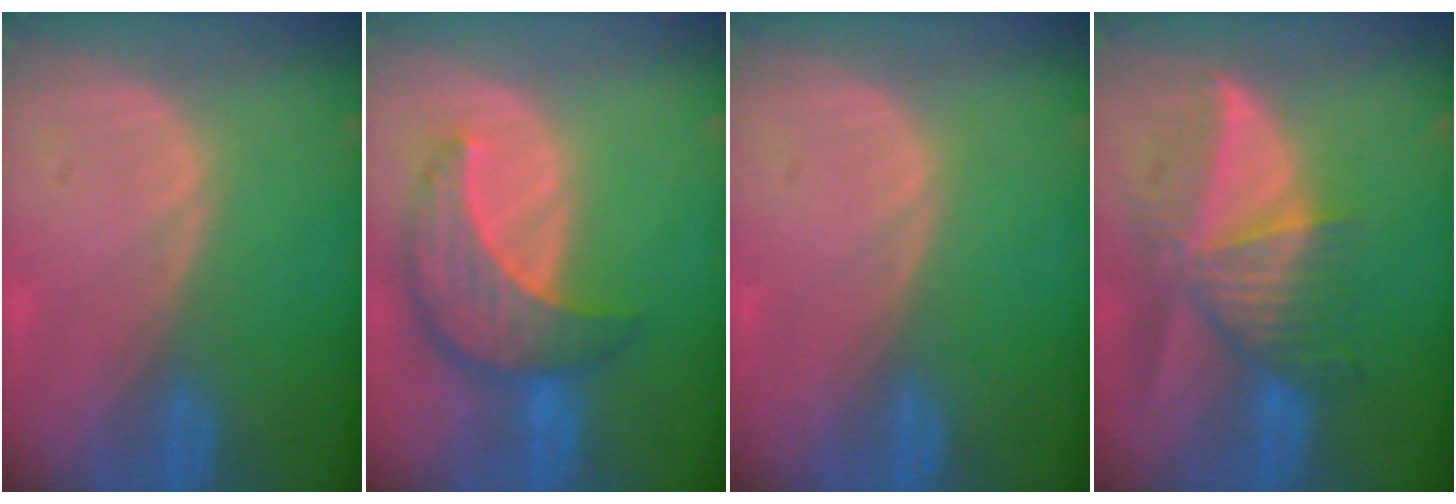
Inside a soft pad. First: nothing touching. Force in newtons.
{"total": 8.6, "press": 7.7, "slide": 3.8}
{"total": 0.0}
{"total": 9.2, "press": 8.3, "slide": 4.0}